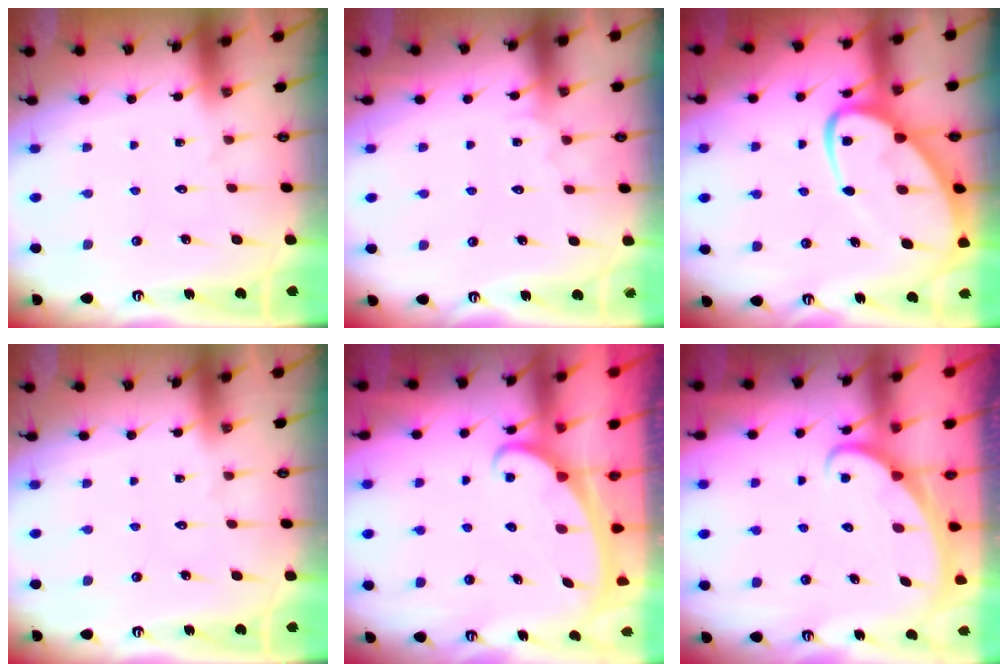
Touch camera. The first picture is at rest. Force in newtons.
{"total": 2.6, "press": 2.6, "slide": 0.2}
{"total": 14.4, "press": 14.3, "slide": 1.4}
{"total": 0.0}
{"total": 2.4, "press": 2.4, "slide": 0.3}
{"total": 2.4, "press": 2.4, "slide": 0.3}